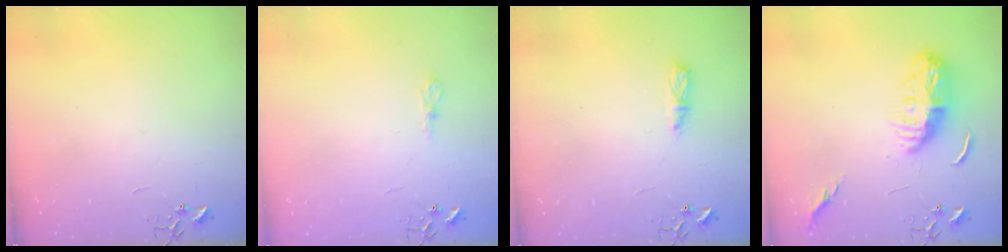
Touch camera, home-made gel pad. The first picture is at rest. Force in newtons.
{"total": 6.6, "press": 6.5, "slide": 1.2}
{"total": 5.6, "press": 5.5, "slide": 0.7}
{"total": 11.1, "press": 11.1, "slide": 1.0}